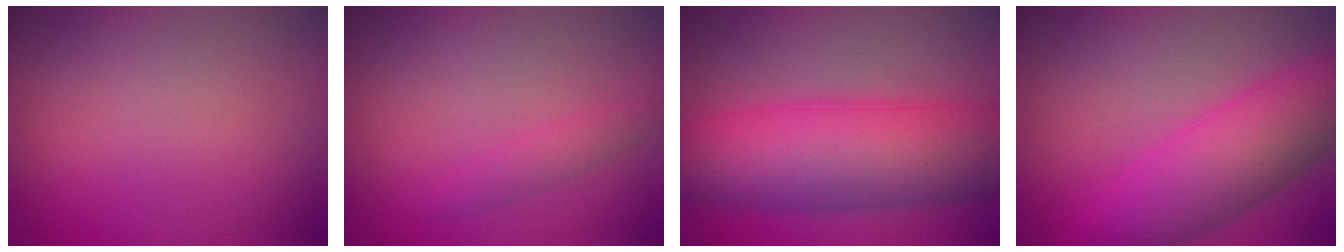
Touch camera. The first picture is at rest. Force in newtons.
{"total": 1.3, "press": 1.3, "slide": 0.1}
{"total": 10.2, "press": 10.2, "slide": 0.1}
{"total": 7.6, "press": 7.6, "slide": 0.3}